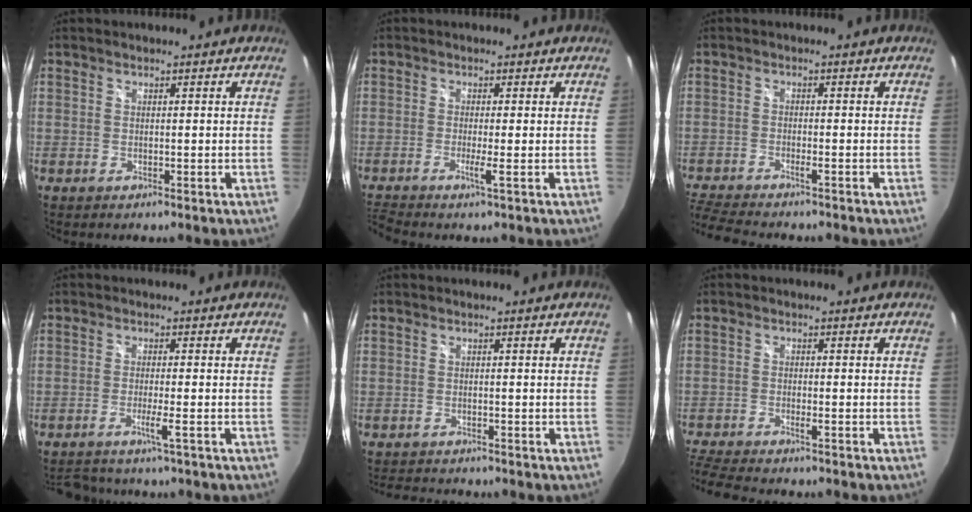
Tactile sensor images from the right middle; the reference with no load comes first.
{"total": 4.2, "force": [-2.6, -1.2, 3.1], "torque": [-0.077, -0.016, -0.056]}
{"total": 8.7, "force": [-7.8, 1.0, 3.8], "torque": [-0.109, -0.019, -0.139]}
{"total": 5.3, "force": [-4.3, 0.5, 3.0], "torque": [-0.064, -0.007, -0.072]}
{"total": 4.7, "force": [-4.4, 1.1, 1.2], "torque": [-0.034, -0.011, -0.070]}
{"total": 8.8, "force": [-7.8, 1.3, 3.9], "torque": [-0.111, -0.020, -0.139]}